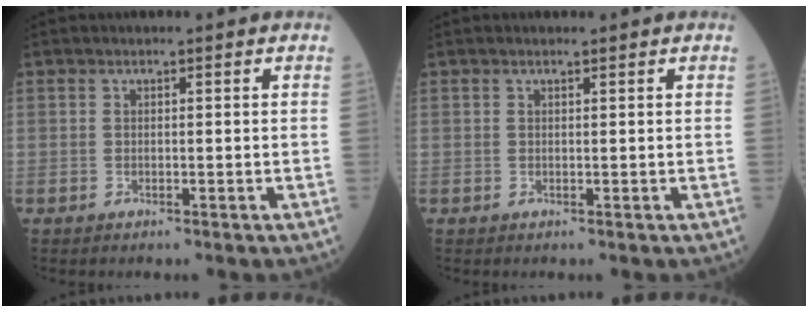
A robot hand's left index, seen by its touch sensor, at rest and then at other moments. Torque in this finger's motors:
{"motor_torque": [0.14, -0.05, 0.01, 0.02]}